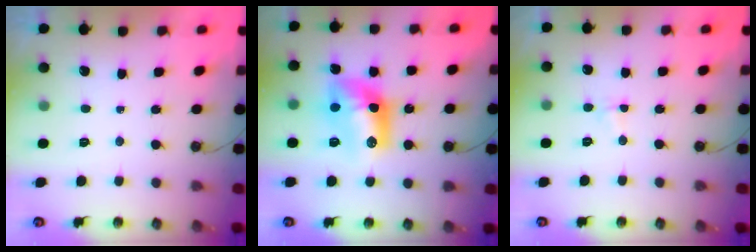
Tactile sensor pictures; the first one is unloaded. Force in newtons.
{"total": 12.7, "press": 12.6, "slide": 1.0}
{"total": 2.8, "press": 2.8, "slide": 0.6}